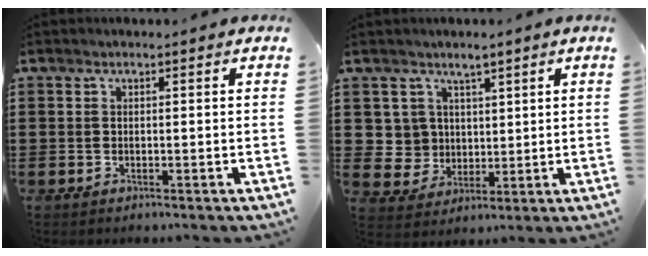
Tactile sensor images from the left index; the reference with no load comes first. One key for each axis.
{"total": 5.7, "fx": 2.9, "fy": 4.9, "fz": -0.5, "tx": -0.025, "ty": -0.002, "tz": 0.059}